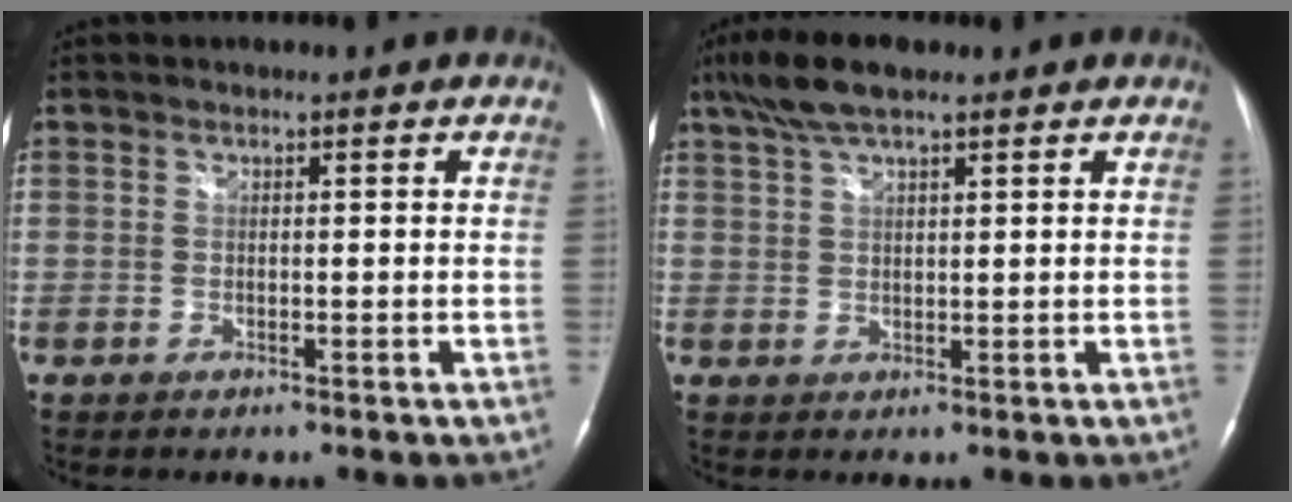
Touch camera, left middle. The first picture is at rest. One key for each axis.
{"total": 6.5, "fx": 4.8, "fy": 1.3, "fz": 4.2, "tx": -0.093, "ty": 0.022, "tz": 0.089}